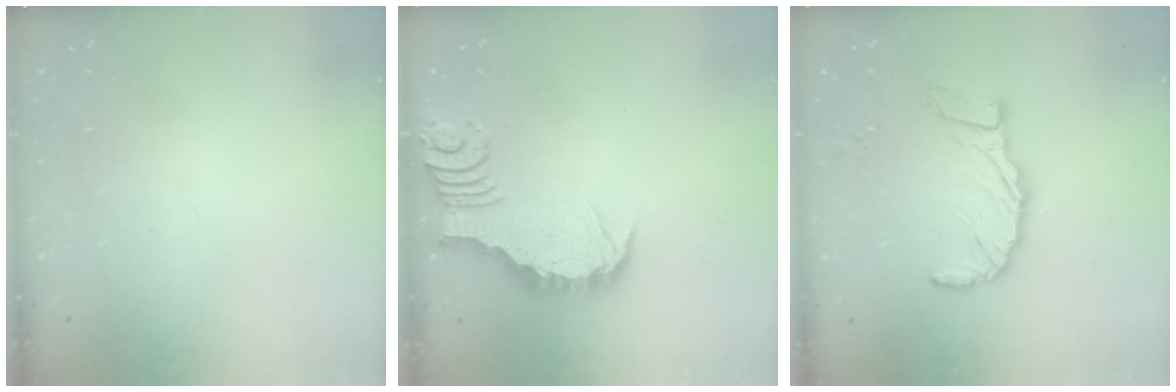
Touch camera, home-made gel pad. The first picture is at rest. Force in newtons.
{"total": 4.1, "press": 4.1, "slide": 0.0}
{"total": 11.0, "press": 10.9, "slide": 1.5}